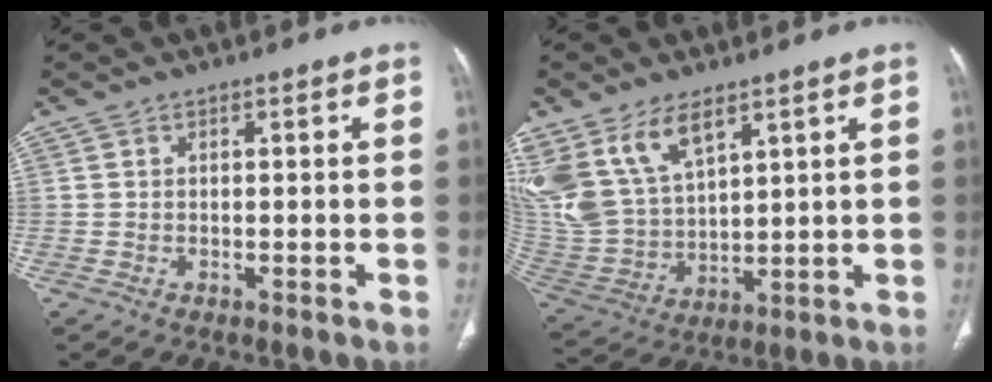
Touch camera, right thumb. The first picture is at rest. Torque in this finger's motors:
{"motor_torque": [-1.09, 2.05, 1.31, 1.45, 0.16]}